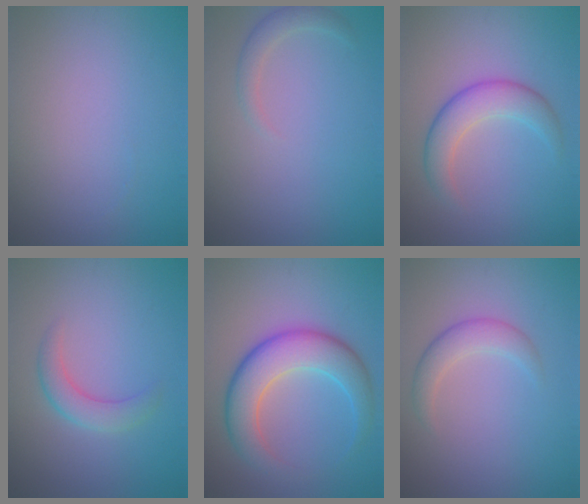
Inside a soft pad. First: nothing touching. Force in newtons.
{"total": 1.5, "press": 1.5, "slide": 0.1}
{"total": 3.8, "press": 3.8, "slide": 0.1}
{"total": 2.5, "press": 2.5, "slide": 0.1}
{"total": 6.7, "press": 6.7, "slide": 0.0}
{"total": 2.4, "press": 2.4, "slide": 0.2}